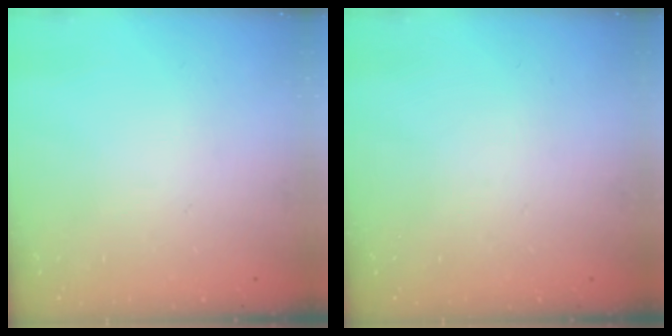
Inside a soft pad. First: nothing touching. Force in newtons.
{"total": 0.0}